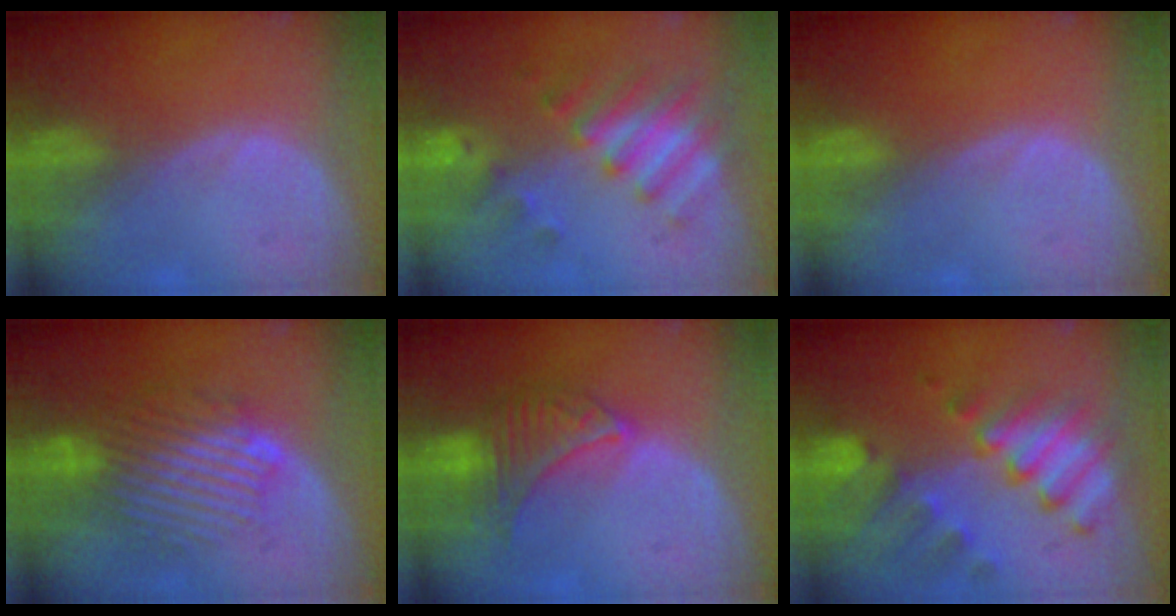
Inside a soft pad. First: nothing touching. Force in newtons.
{"total": 8.3, "press": 7.2, "slide": 4.0}
{"total": 0.0}
{"total": 9.2, "press": 8.3, "slide": 3.9}
{"total": 6.5, "press": 6.5, "slide": 0.6}
{"total": 10.4, "press": 9.0, "slide": 5.2}